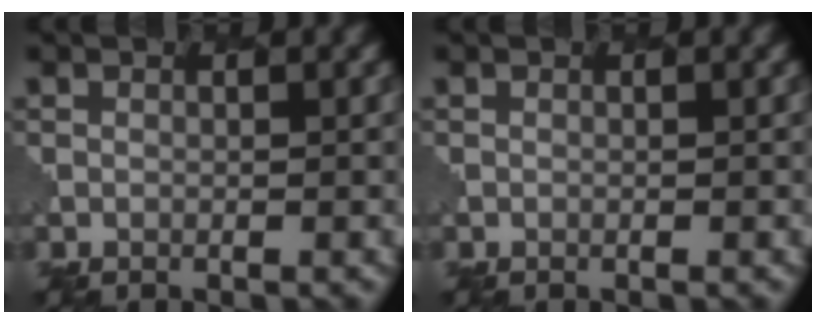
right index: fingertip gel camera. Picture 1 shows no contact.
{"total": 0.0}